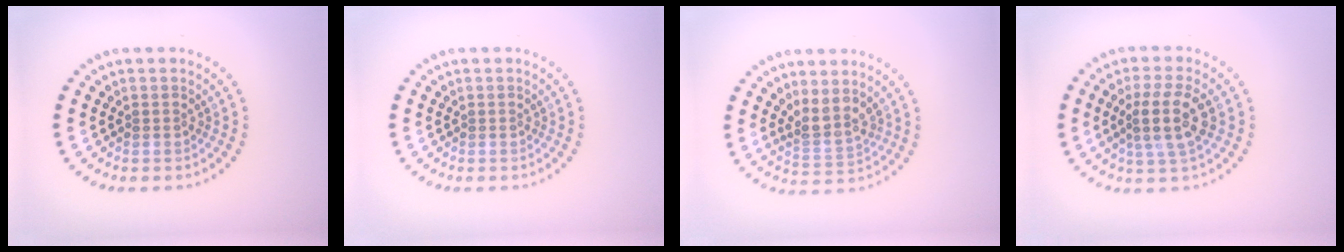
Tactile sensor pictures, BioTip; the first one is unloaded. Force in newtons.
{"total": 0.0}
{"total": 2.6, "press": 2.0, "slide": 1.7}
{"total": 4.4, "press": 4.0, "slide": 1.8}